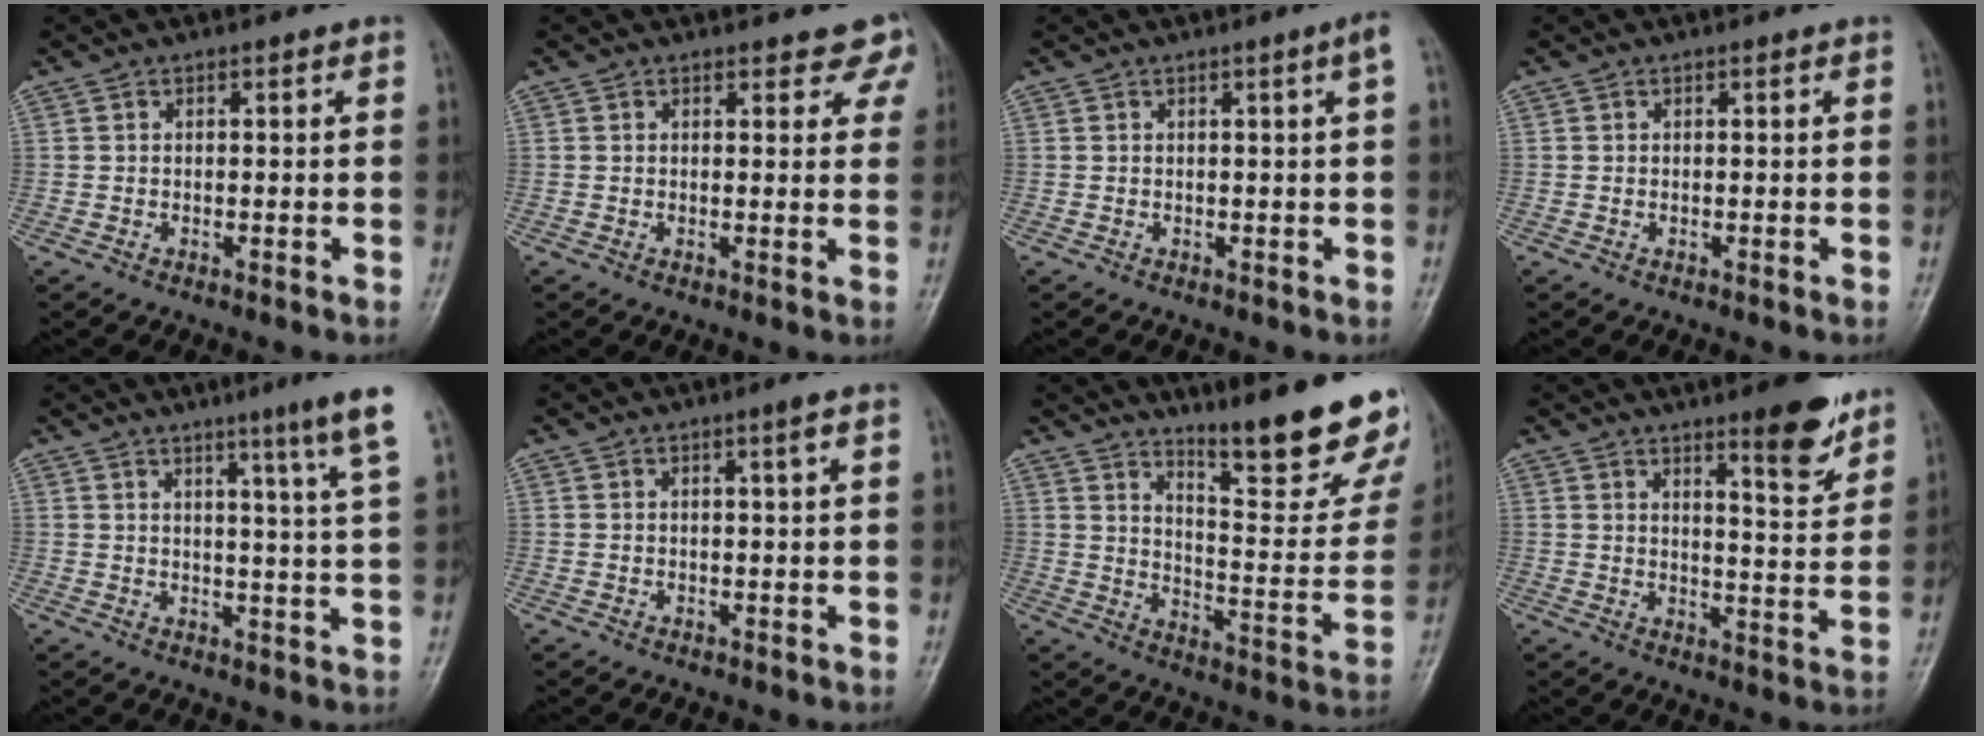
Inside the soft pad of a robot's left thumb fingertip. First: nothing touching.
{"total": 5.0, "force": [4.1, 2.5, 1.7], "torque": [0.023, -0.015, 0.035]}
{"total": 1.8, "force": [0.4, -0.3, 1.7], "torque": [-0.026, 0.003, 0.009]}
{"total": 0.0}
{"total": 9.1, "force": [5.9, -0.6, 6.9], "torque": [-0.089, -0.030, 0.068]}
{"total": 1.4, "force": [0.5, -0.2, 1.3], "torque": [-0.022, 0.000, 0.012]}
{"total": 20.7, "force": [15.6, 4.1, 12.9], "torque": [-0.144, -0.112, 0.225]}
{"total": 9.2, "force": [6.5, 2.1, 6.2], "torque": [-0.065, -0.048, 0.095]}